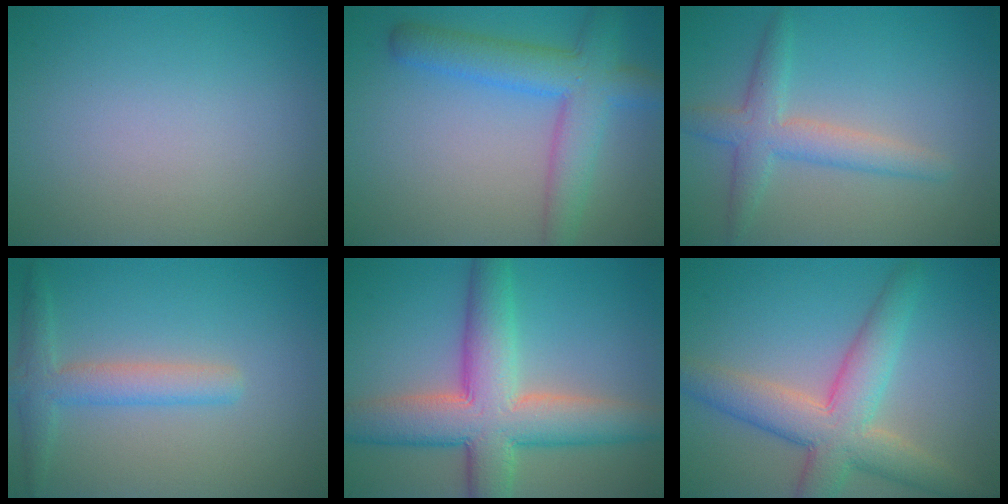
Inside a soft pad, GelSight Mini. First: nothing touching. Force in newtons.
{"total": 5.9, "press": 5.9, "slide": 0.2}
{"total": 2.8, "press": 2.8, "slide": 0.2}
{"total": 3.1, "press": 3.1, "slide": 0.2}
{"total": 9.4, "press": 9.4, "slide": 0.4}
{"total": 6.9, "press": 6.9, "slide": 0.4}